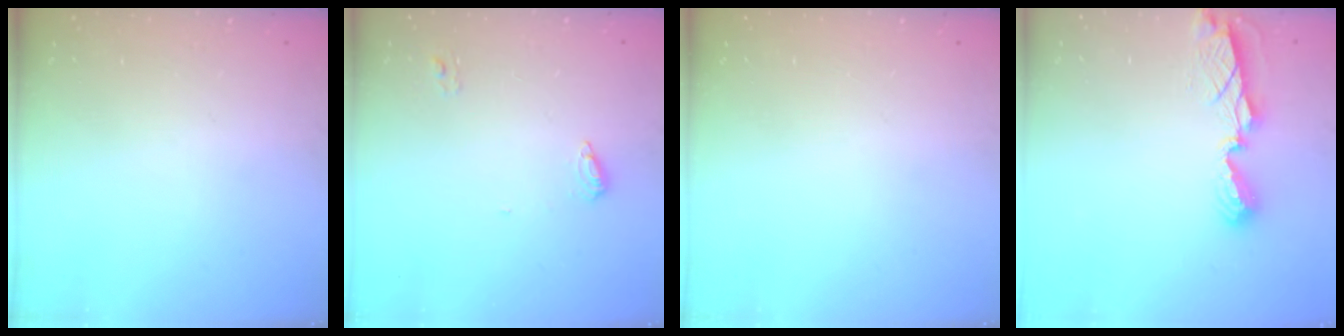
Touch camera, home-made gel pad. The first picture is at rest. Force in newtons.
{"total": 7.0, "press": 7.0, "slide": 0.5}
{"total": 0.0}
{"total": 7.7, "press": 7.7, "slide": 0.7}